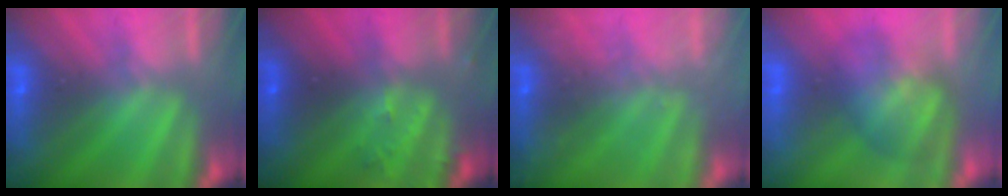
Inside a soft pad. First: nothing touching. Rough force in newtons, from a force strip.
{"total": 2.8}
{"total": 2.3}
{"total": 3.6}